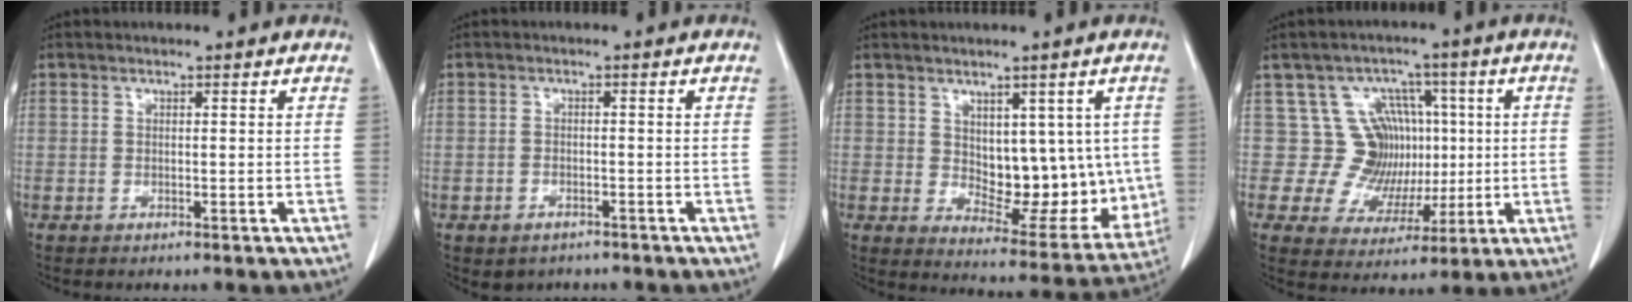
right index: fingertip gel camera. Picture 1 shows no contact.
{"total": 3.2, "force": [-2.3, 2.1, 0.8], "torque": [-0.010, 0.005, -0.025]}
{"total": 12.7, "force": [1.5, 6.8, 10.6], "torque": [-0.125, -0.005, 0.042]}
{"total": 9.8, "force": [1.9, 9.1, 3.1], "torque": [-0.037, 0.034, 0.045]}